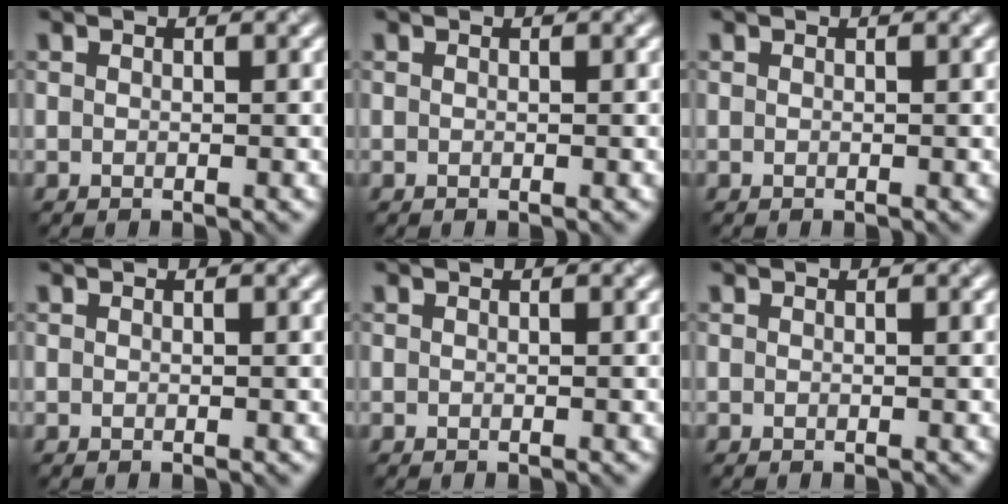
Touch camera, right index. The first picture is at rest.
{"total": 0.0}
{"total": 0.0}
{"total": 0.0}
{"total": 0.0}
{"total": 0.0}